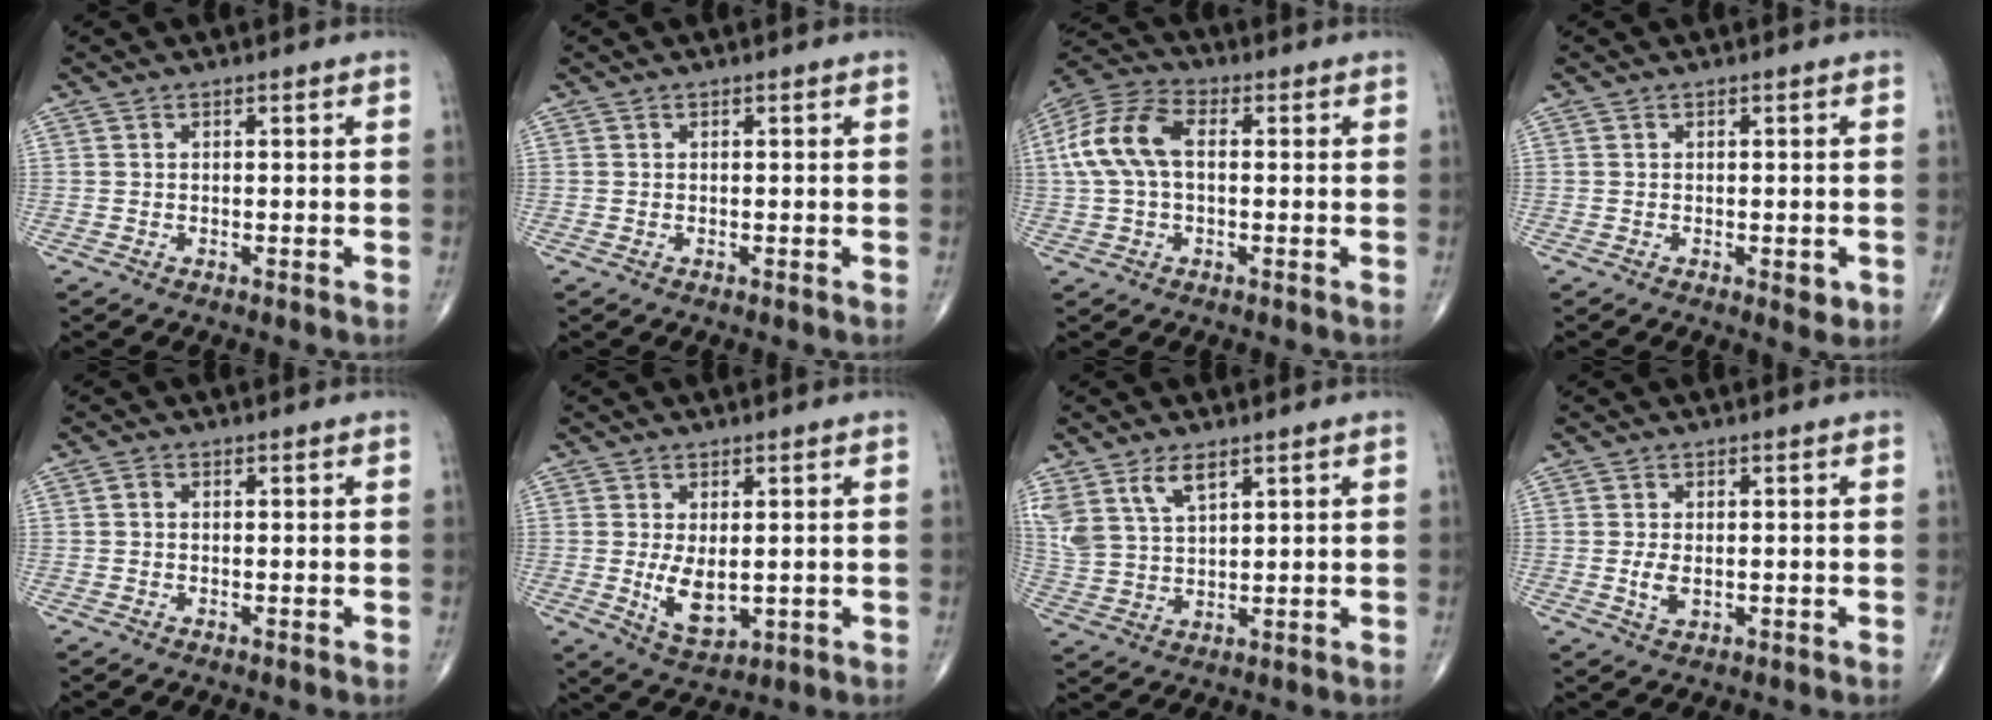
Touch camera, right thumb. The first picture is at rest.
{"total": 0.0}
{"total": 11.9, "force": [1.1, 7.1, 9.5], "torque": [-0.207, 0.033, 0.014]}
{"total": 2.2, "force": [-0.6, 1.1, 1.8], "torque": [-0.014, -0.002, -0.007]}
{"total": 0.7, "force": [-0.1, 0.6, 0.4], "torque": [-0.006, 0.001, -0.005]}
{"total": 6.5, "force": [-0.2, 3.4, 5.5], "torque": [-0.089, -0.019, 0.011]}
{"total": 8.3, "force": [5.0, 4.0, 5.3], "torque": [-0.107, -0.013, 0.110]}
{"total": 2.9, "force": [-0.2, 1.7, 2.4], "torque": [-0.049, -0.007, -0.001]}